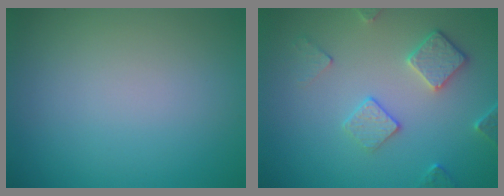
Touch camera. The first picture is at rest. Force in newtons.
{"total": 3.7, "press": 3.2, "slide": 1.8}